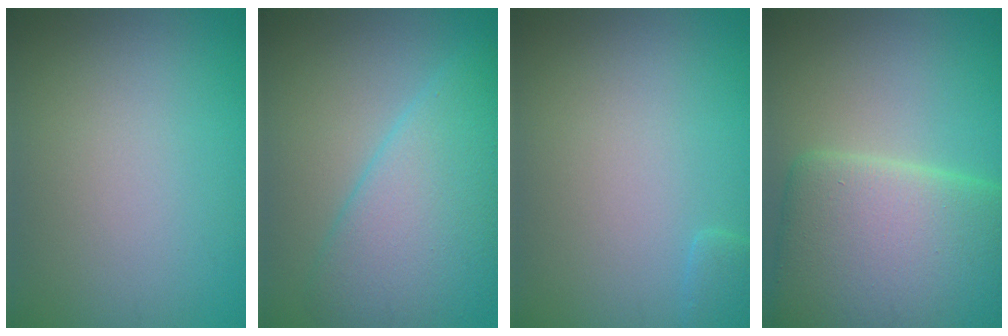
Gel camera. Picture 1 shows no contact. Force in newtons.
{"total": 7.4, "press": 7.4, "slide": 0.4}
{"total": 0.9, "press": 0.9, "slide": 0.1}
{"total": 12.4, "press": 12.3, "slide": 0.6}